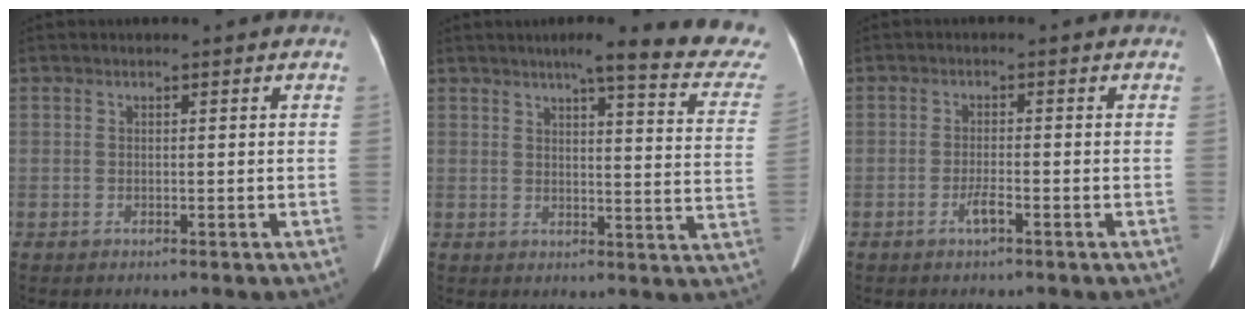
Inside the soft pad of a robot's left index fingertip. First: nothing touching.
{"total": 18.3, "force": [15.7, 1.2, 9.4], "torque": [-0.100, -0.044, 0.167]}
{"total": 2.1, "force": [-1.2, 0.2, 1.7], "torque": [-0.033, 0.000, -0.026]}